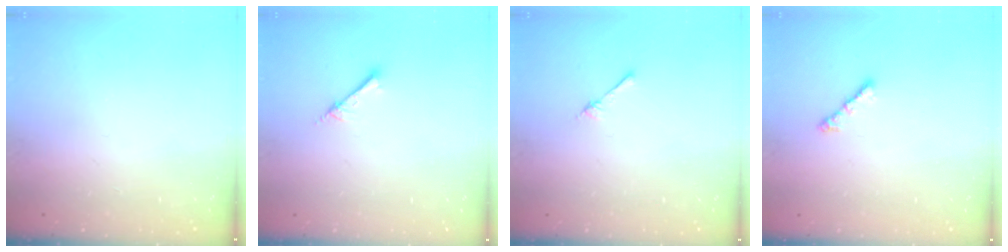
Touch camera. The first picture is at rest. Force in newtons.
{"total": 1.5, "press": 1.4, "slide": 0.2}
{"total": 2.4, "press": 2.4, "slide": 0.3}
{"total": 3.0, "press": 2.9, "slide": 0.6}